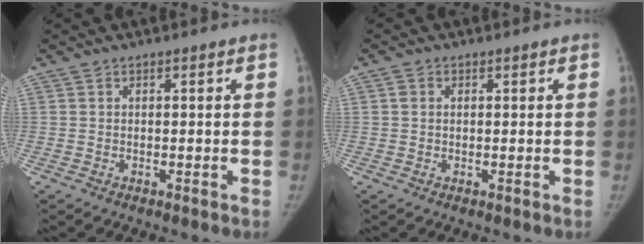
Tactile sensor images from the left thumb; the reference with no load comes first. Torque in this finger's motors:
{"motor_torque": [0.15, -0.07, -0.30, 0.13, 0.01]}